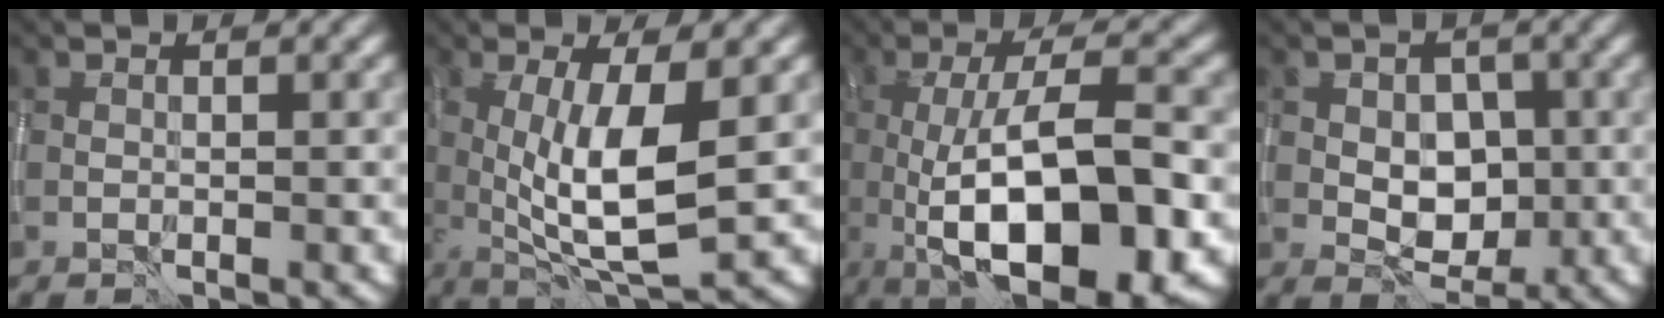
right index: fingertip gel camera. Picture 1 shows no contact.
{"total": 7.4, "force": [0.2, 2.2, 7.1], "torque": [-0.130, -0.006, 0.008]}
{"total": 12.8, "force": [-2.9, 4.4, 11.6], "torque": [-0.172, 0.001, -0.046]}
{"total": 4.4, "force": [-0.2, 3.3, 2.9], "torque": [-0.037, 0.000, -0.001]}